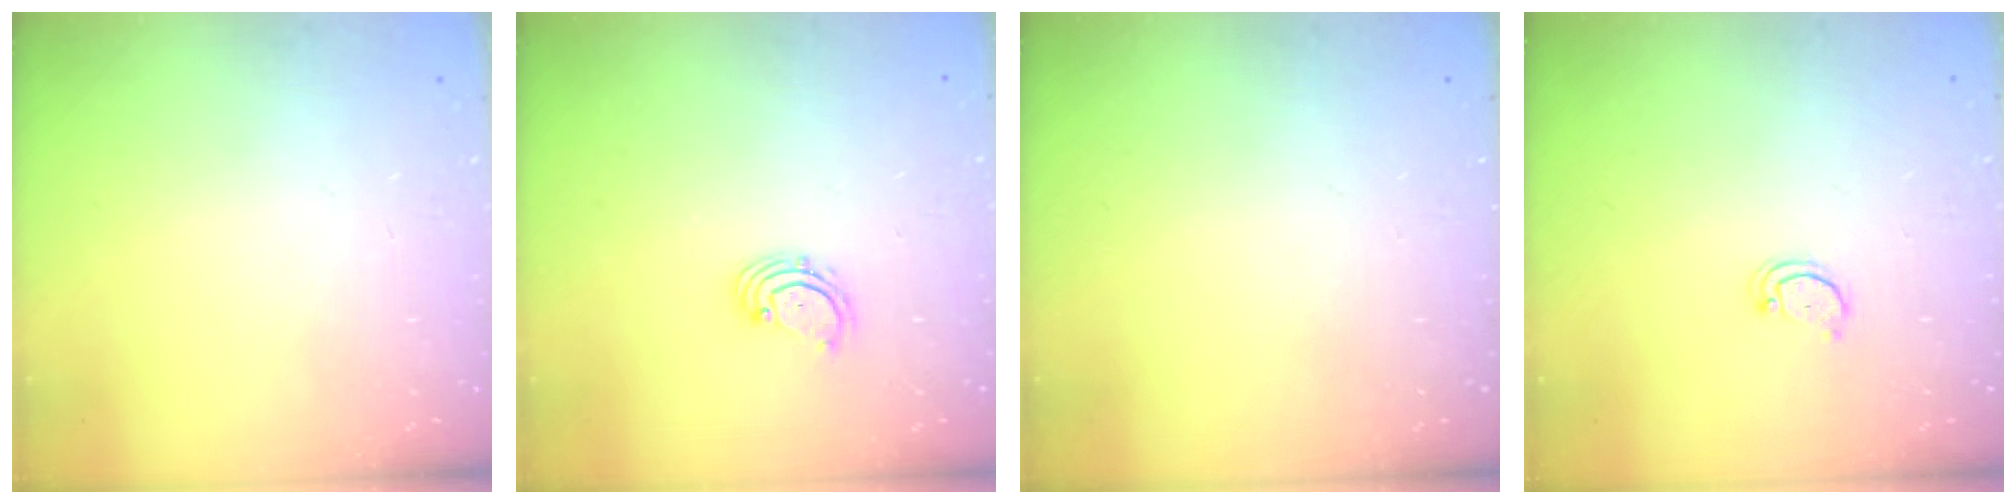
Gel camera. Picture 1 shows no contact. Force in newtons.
{"total": 2.2, "press": 2.1, "slide": 0.7}
{"total": 0.0}
{"total": 2.2, "press": 2.2, "slide": 0.4}